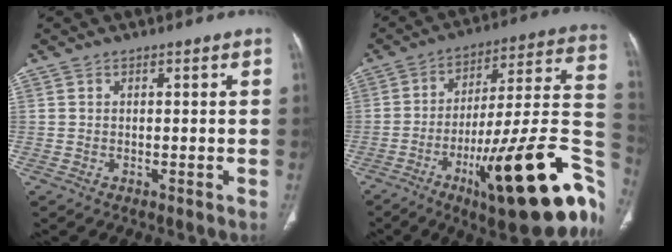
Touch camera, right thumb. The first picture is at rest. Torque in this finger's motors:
{"motor_torque": [3.48, 1.37, 1.33, -1.44, 0.59]}